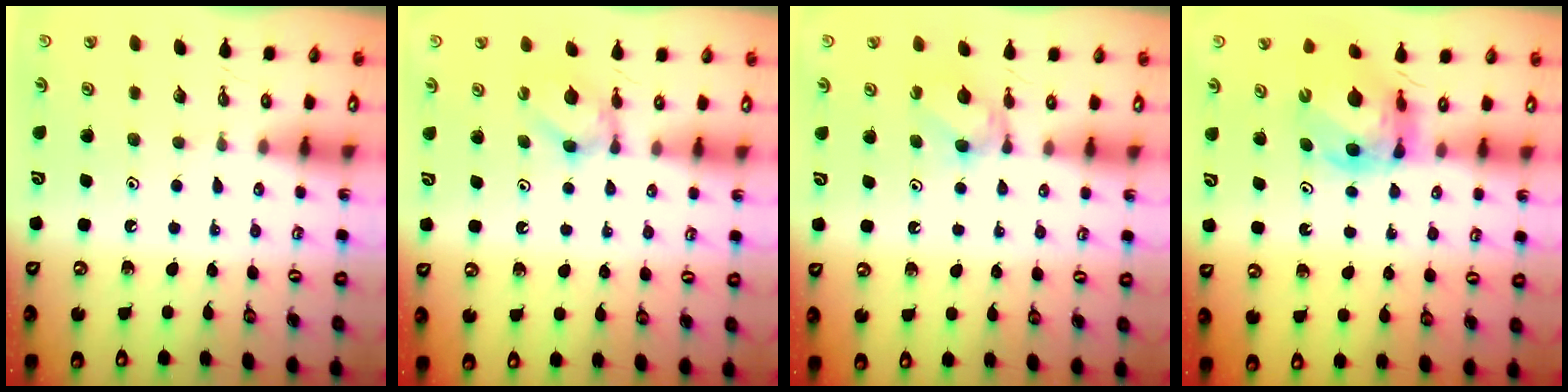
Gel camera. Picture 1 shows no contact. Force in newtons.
{"total": 3.2, "press": 3.2, "slide": 0.6}
{"total": 3.9, "press": 3.8, "slide": 0.7}
{"total": 6.2, "press": 6.2, "slide": 0.6}